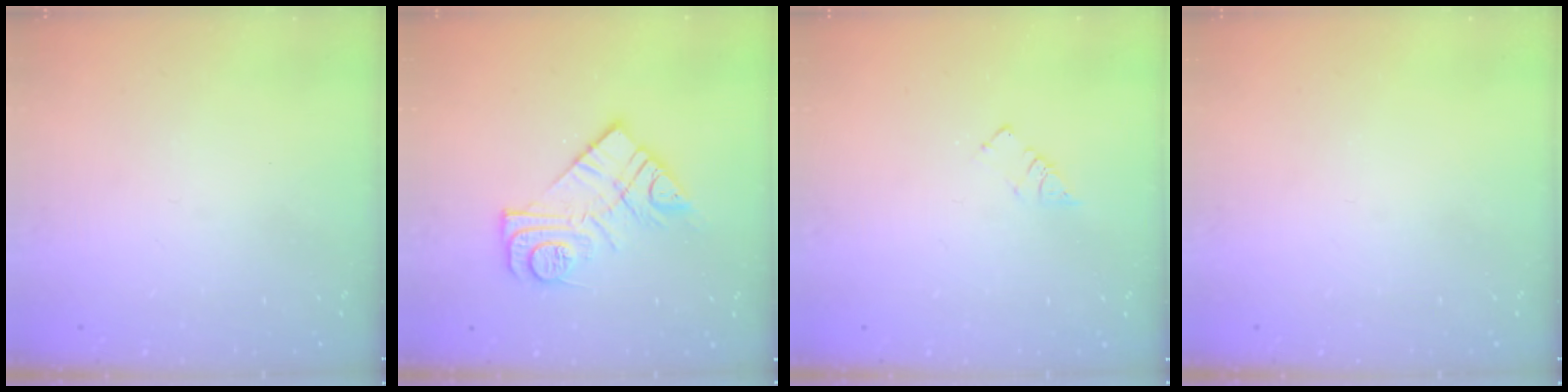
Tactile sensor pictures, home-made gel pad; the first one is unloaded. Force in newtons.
{"total": 13.2, "press": 13.2, "slide": 0.9}
{"total": 2.6, "press": 2.6, "slide": 0.3}
{"total": 0.0}